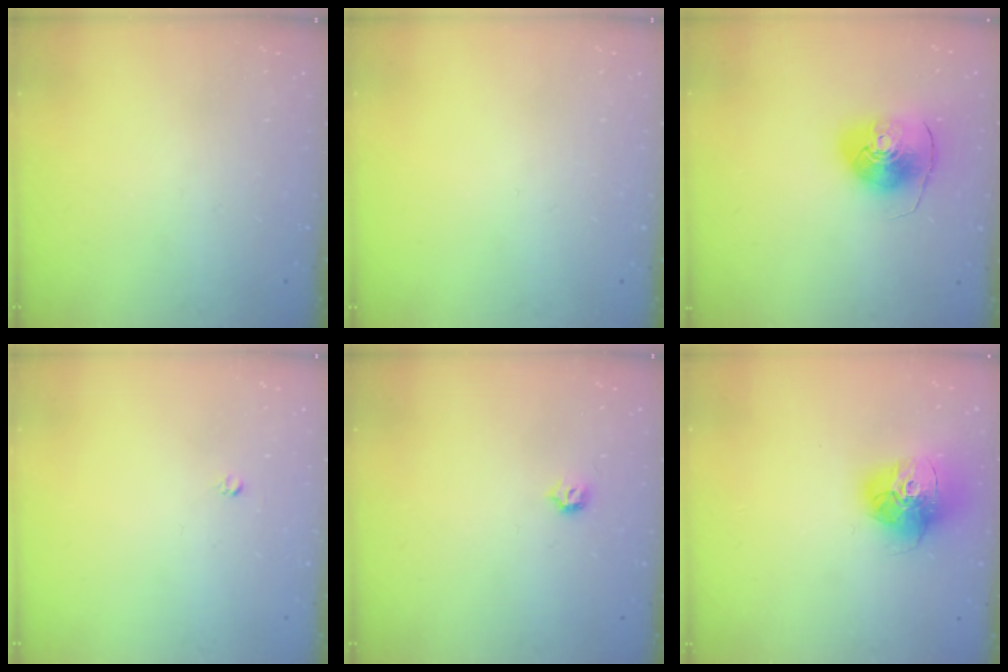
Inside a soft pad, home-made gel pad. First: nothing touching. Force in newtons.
{"total": 0.0}
{"total": 10.2, "press": 10.1, "slide": 1.5}
{"total": 2.5, "press": 2.5, "slide": 0.2}
{"total": 3.4, "press": 3.3, "slide": 0.5}
{"total": 15.7, "press": 15.7, "slide": 1.4}